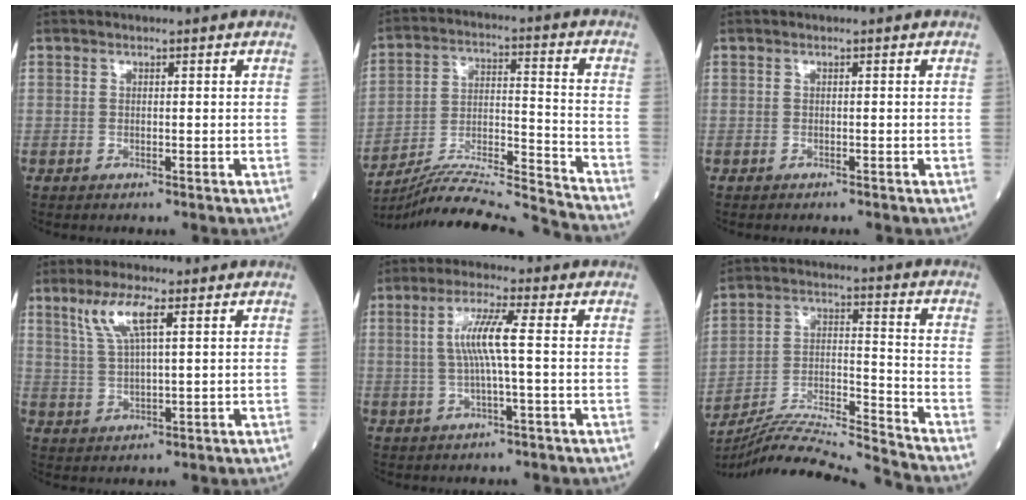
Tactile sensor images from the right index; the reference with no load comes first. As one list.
[{"total": 19.3, "force": [-18.6, -1.8, 5.0], "torque": [-0.101, 0.000, -0.302]}, {"total": 0.8, "force": [-0.8, 0.0, 0.2], "torque": [-0.006, 0.000, -0.012]}, {"total": 6.2, "force": [3.1, 0.9, 5.3], "torque": [-0.117, 0.010, 0.065]}, {"total": 6.2, "force": [0.4, -0.4, 6.2], "torque": [-0.128, 0.007, 0.008]}, {"total": 16.7, "force": [-16.0, -2.3, 4.0], "torque": [-0.073, 0.011, -0.276]}]